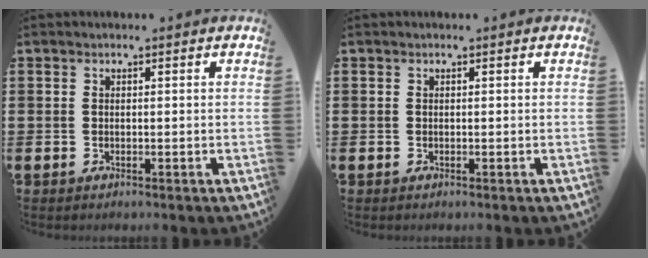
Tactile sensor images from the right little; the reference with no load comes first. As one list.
[{"total": 0.0}]